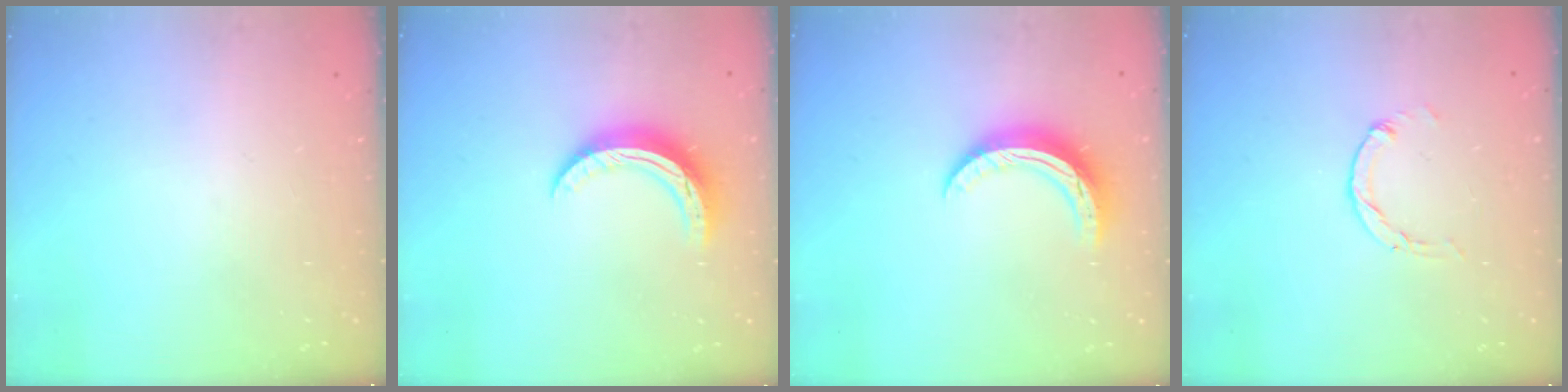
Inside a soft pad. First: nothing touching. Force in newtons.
{"total": 9.9, "press": 9.9, "slide": 0.5}
{"total": 9.9, "press": 9.9, "slide": 0.5}
{"total": 1.1, "press": 1.1, "slide": 0.2}